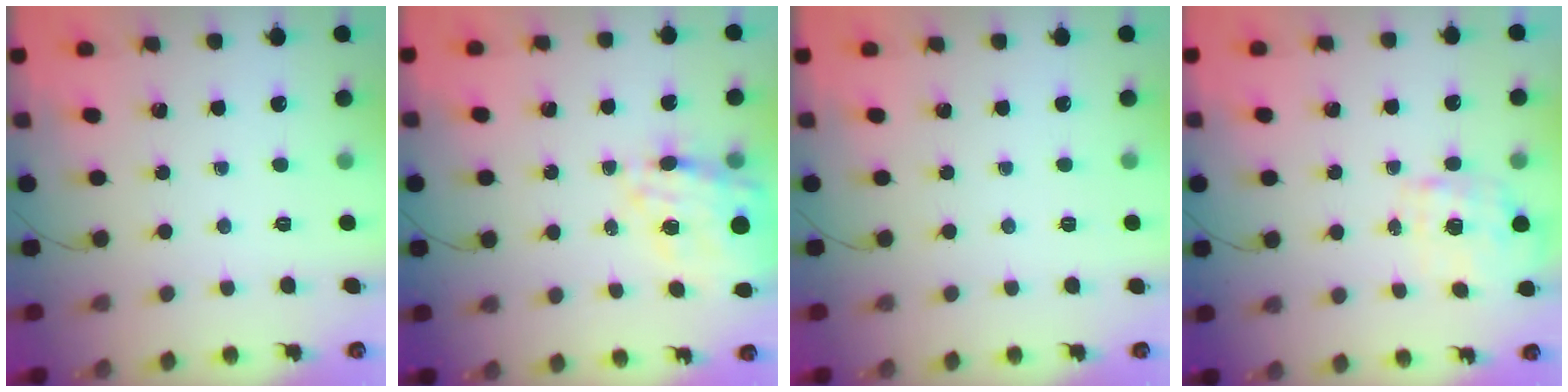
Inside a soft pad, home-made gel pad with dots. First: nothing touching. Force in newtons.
{"total": 17.3, "press": 16.9, "slide": 3.8}
{"total": 2.6, "press": 2.3, "slide": 1.2}
{"total": 1.8, "press": 1.7, "slide": 0.6}